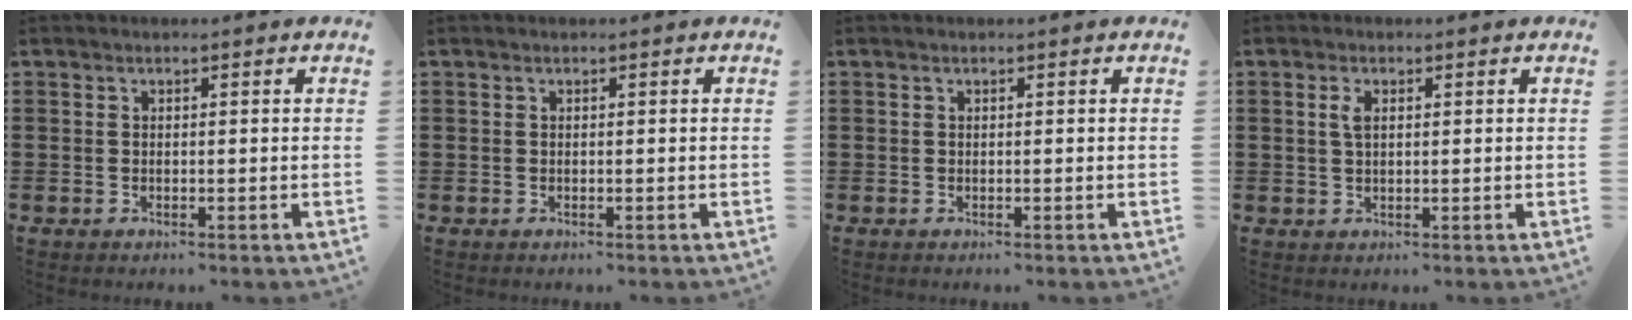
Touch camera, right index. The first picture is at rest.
{"total": 0.0}
{"total": 0.0}
{"total": 1.9, "force": [0.5, 0.8, 1.7], "torque": [-0.036, 0.005, 0.008]}